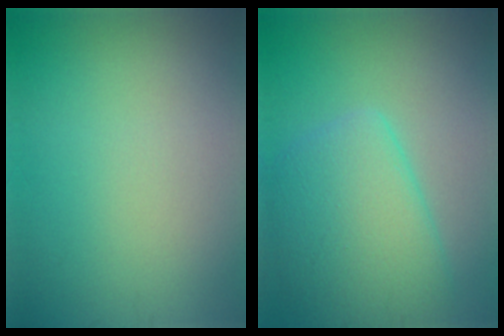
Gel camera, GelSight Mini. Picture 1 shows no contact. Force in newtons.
{"total": 6.3, "press": 6.2, "slide": 0.5}